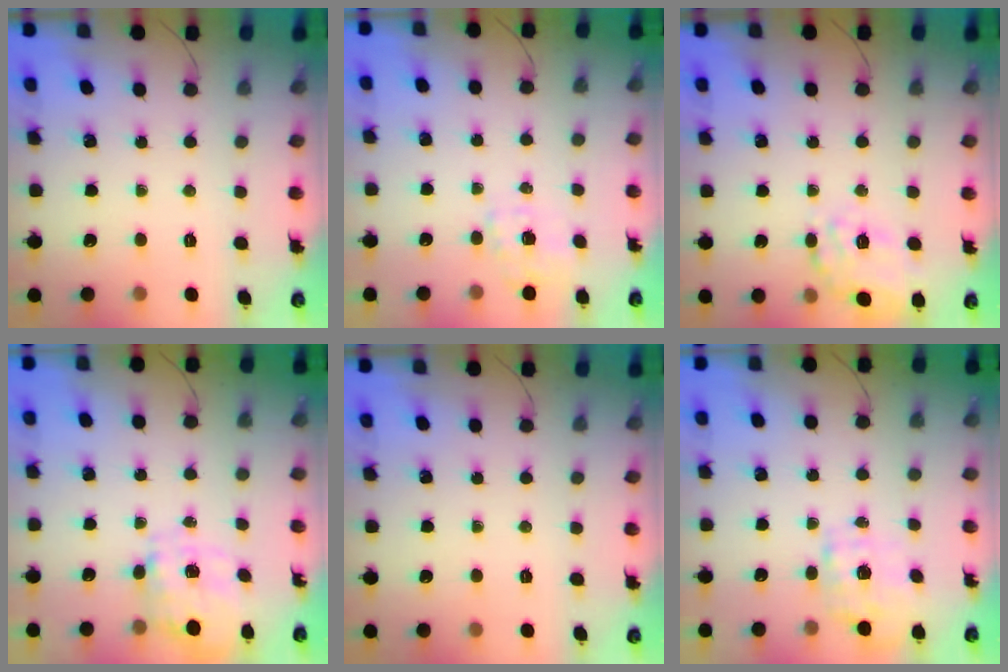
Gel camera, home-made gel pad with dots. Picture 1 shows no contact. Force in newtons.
{"total": 4.2, "press": 4.0, "slide": 1.1}
{"total": 18.5, "press": 18.4, "slide": 1.6}
{"total": 3.5, "press": 3.3, "slide": 1.0}
{"total": 0.0}
{"total": 1.9, "press": 1.8, "slide": 0.5}